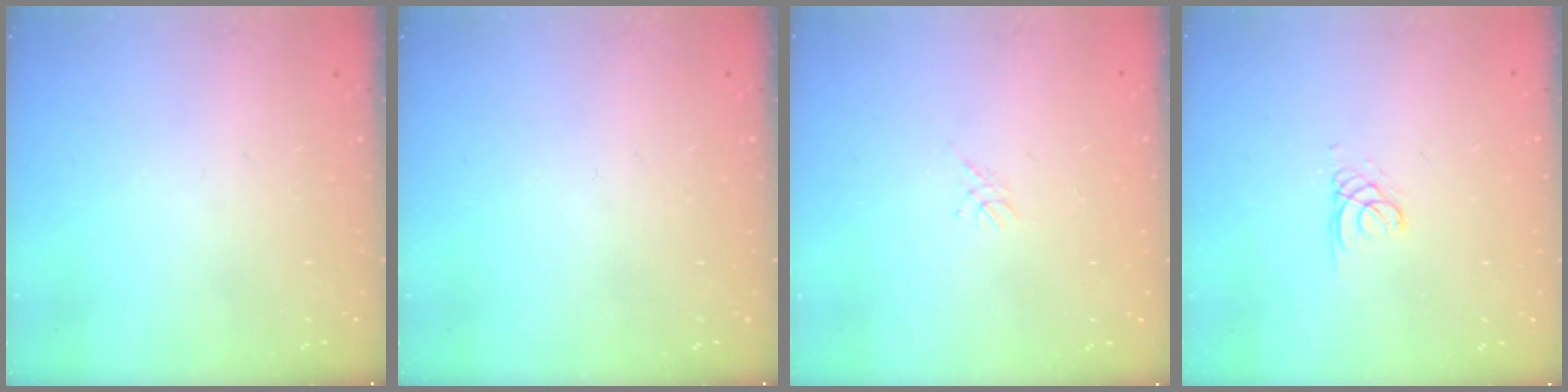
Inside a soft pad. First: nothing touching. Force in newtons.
{"total": 0.0}
{"total": 1.1, "press": 1.1, "slide": 0.3}
{"total": 1.1, "press": 1.1, "slide": 0.1}